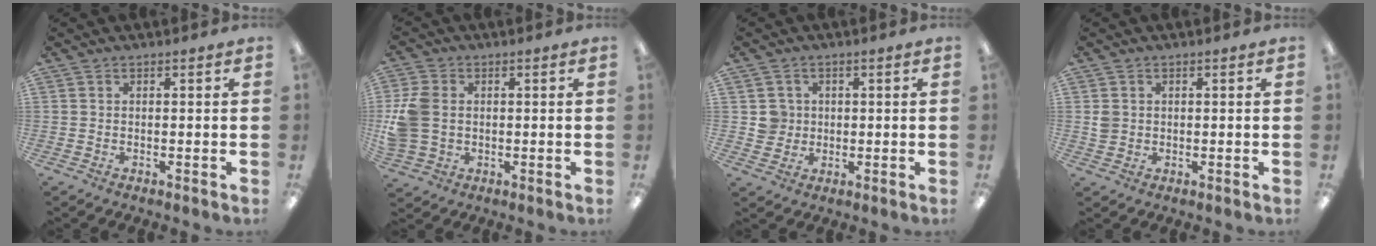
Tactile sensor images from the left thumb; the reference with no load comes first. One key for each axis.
{"total": 9.5, "fx": 0.5, "fy": 7.6, "fz": 5.7, "tx": -0.138, "ty": 0.017, "tz": 0.015}
{"total": 4.5, "fx": 0.6, "fy": 4.4, "fz": 0.7, "tx": -0.011, "ty": 0.005, "tz": 0.009}
{"total": 2.5, "fx": 0.4, "fy": 2.3, "fz": 0.9, "tx": -0.012, "ty": 0.001, "tz": 0.005}